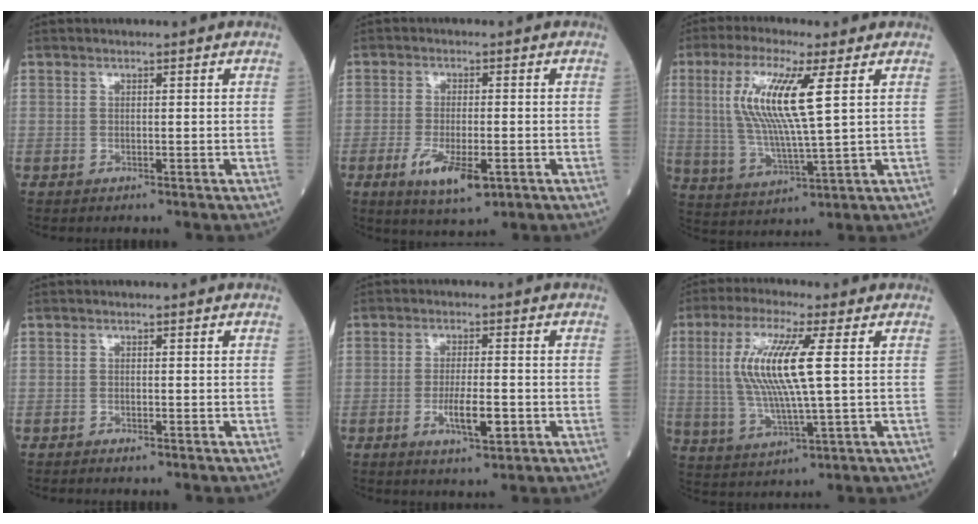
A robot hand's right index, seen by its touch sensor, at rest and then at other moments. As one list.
[{"total": 6.8, "force": [-2.8, 1.9, 6.0], "torque": [-0.115, -0.014, -0.038]}, {"total": 12.1, "force": [3.3, 0.7, 11.6], "torque": [-0.248, -0.001, 0.062]}, {"total": 0.6, "force": [-0.5, 0.1, 0.3], "torque": [-0.005, 0.001, -0.009]}, {"total": 5.2, "force": [-1.7, 1.0, 4.8], "torque": [-0.088, -0.004, -0.026]}, {"total": 11.5, "force": [2.0, 0.6, 11.3], "torque": [-0.242, 0.001, 0.037]}]